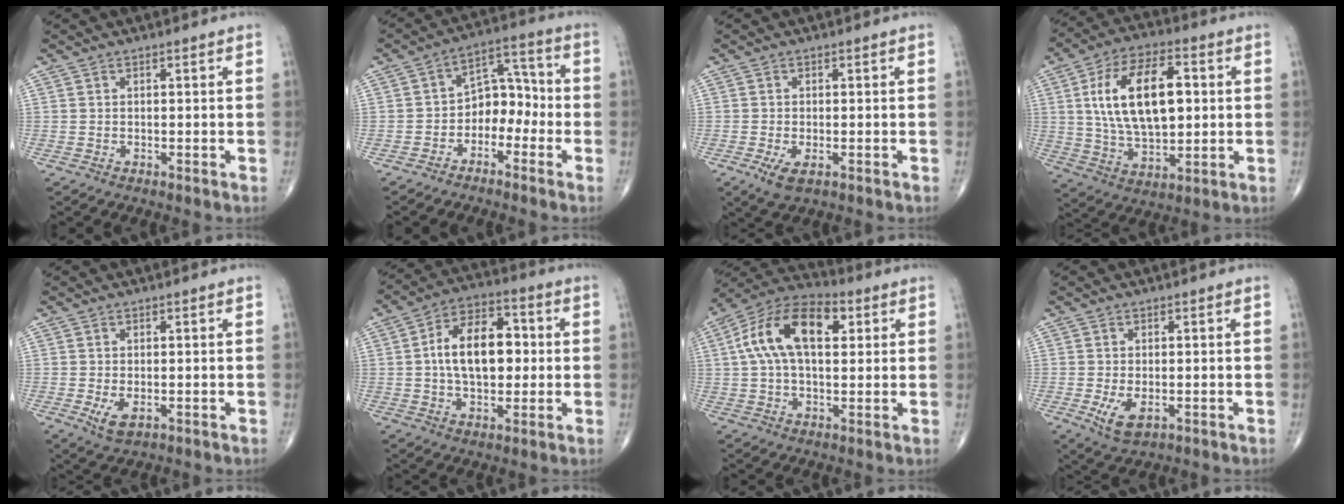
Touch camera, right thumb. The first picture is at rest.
{"total": 8.3, "force": [-2.9, 5.9, 5.1], "torque": [-0.043, 0.050, -0.059]}
{"total": 3.5, "force": [-1.4, 1.5, 2.8], "torque": [-0.057, -0.009, -0.022]}
{"total": 18.6, "force": [3.0, 9.8, 15.5], "torque": [-0.253, 0.004, 0.054]}
{"total": 3.3, "force": [-0.8, 1.7, 2.7], "torque": [-0.051, -0.009, -0.010]}
{"total": 14.2, "force": [0.8, 8.4, 11.4], "torque": [-0.167, 0.023, 0.006]}
{"total": 15.9, "force": [3.9, 8.7, 12.7], "torque": [-0.224, 0.028, 0.059]}
{"total": 4.6, "force": [-1.2, 2.4, 3.8], "torque": [-0.072, -0.012, -0.015]}